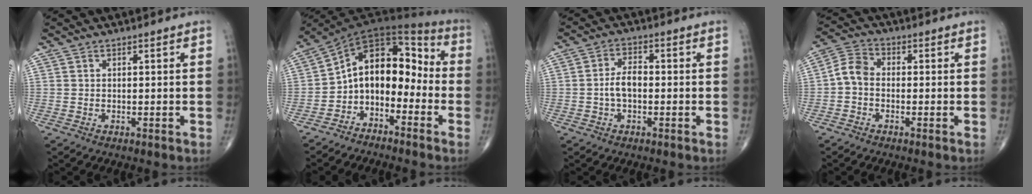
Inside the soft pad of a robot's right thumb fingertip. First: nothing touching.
{"total": 12.4, "force": [-3.6, 8.2, 8.6], "torque": [-0.102, 0.091, -0.077]}
{"total": 4.3, "force": [-0.8, 2.4, 3.5], "torque": [-0.066, 0.019, -0.017]}
{"total": 4.7, "force": [-0.9, 3.4, 3.1], "torque": [-0.053, 0.018, -0.034]}